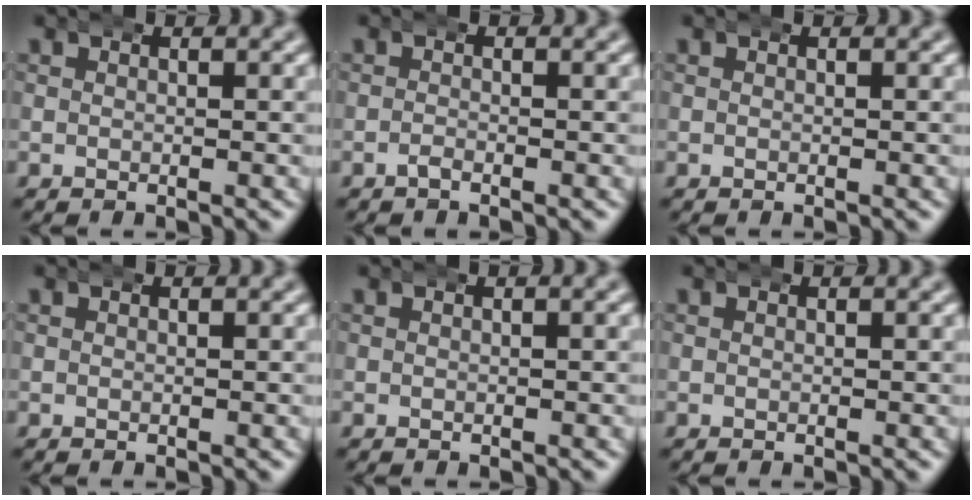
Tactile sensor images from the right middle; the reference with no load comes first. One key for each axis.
{"total": 0.7, "fx": -0.6, "fy": 0.1, "fz": 0.3, "tx": -0.005, "ty": -0.001, "tz": -0.016}
{"total": 0.0}
{"total": 0.0}
{"total": 0.0}
{"total": 0.0}